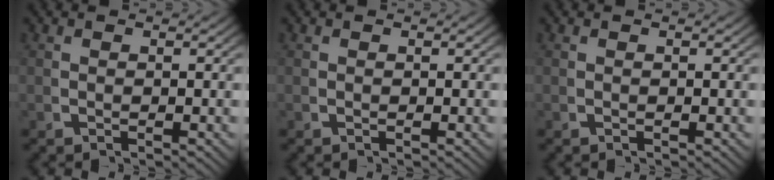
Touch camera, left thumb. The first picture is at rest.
{"total": 0.0}
{"total": 0.0}